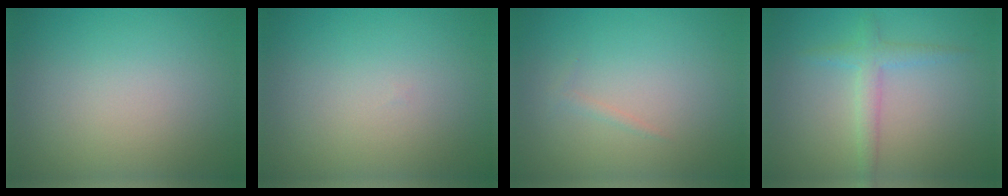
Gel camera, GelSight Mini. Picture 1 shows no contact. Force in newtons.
{"total": 0.0}
{"total": 0.6, "press": 0.5, "slide": 0.1}
{"total": 2.3, "press": 2.3, "slide": 0.1}